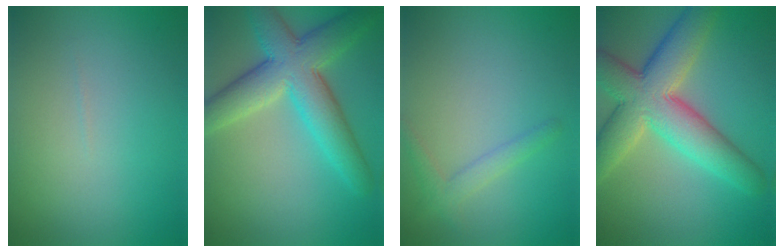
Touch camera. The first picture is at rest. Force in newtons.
{"total": 8.2, "press": 8.2, "slide": 0.4}
{"total": 1.8, "press": 1.7, "slide": 0.1}
{"total": 9.5, "press": 9.5, "slide": 0.7}